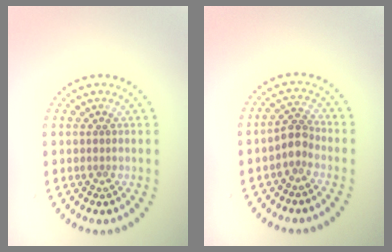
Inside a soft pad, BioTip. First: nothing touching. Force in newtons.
{"total": 2.0, "press": 1.6, "slide": 1.3}